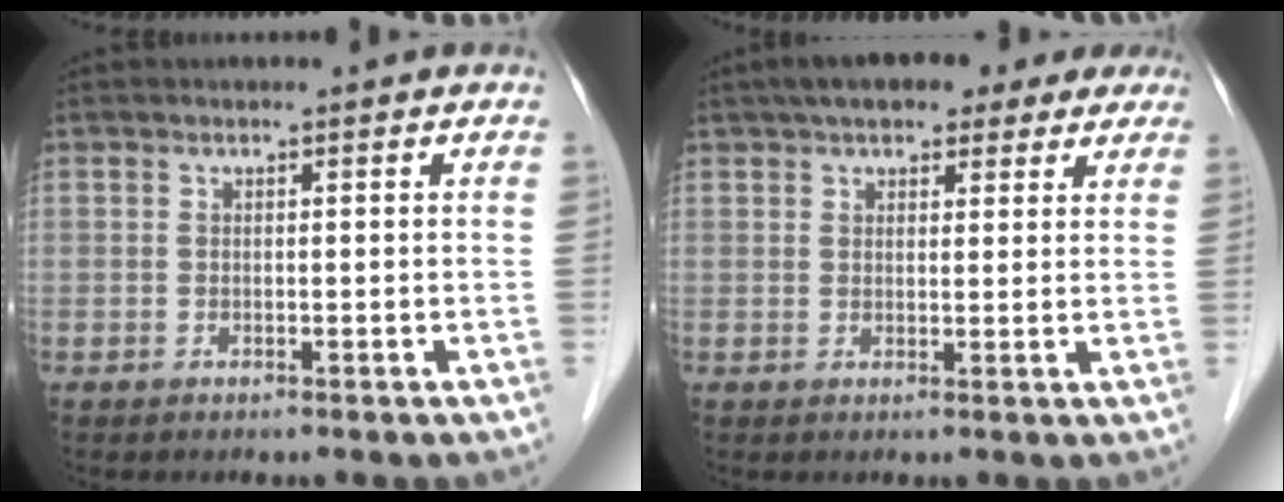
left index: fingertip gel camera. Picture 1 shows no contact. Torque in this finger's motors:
{"motor_torque": [-0.98, -1.16, 0.02, 0.12]}